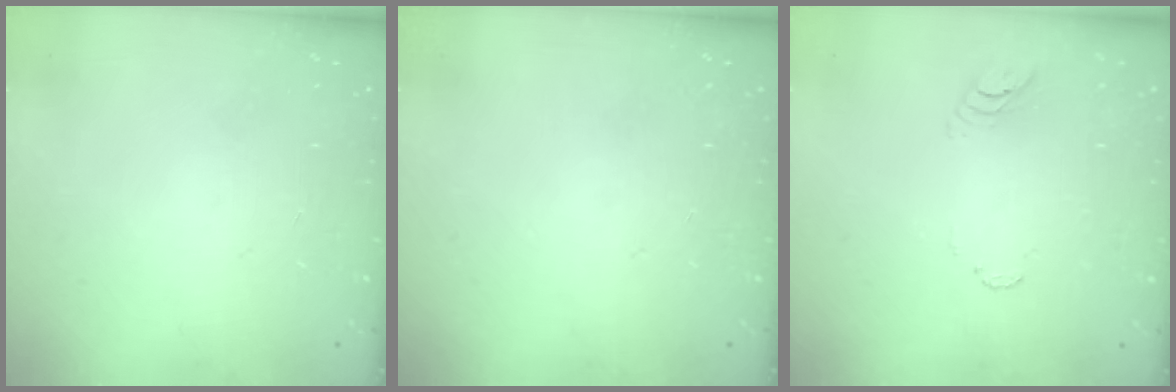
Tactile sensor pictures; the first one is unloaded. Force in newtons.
{"total": 0.0}
{"total": 3.8, "press": 3.7, "slide": 0.4}